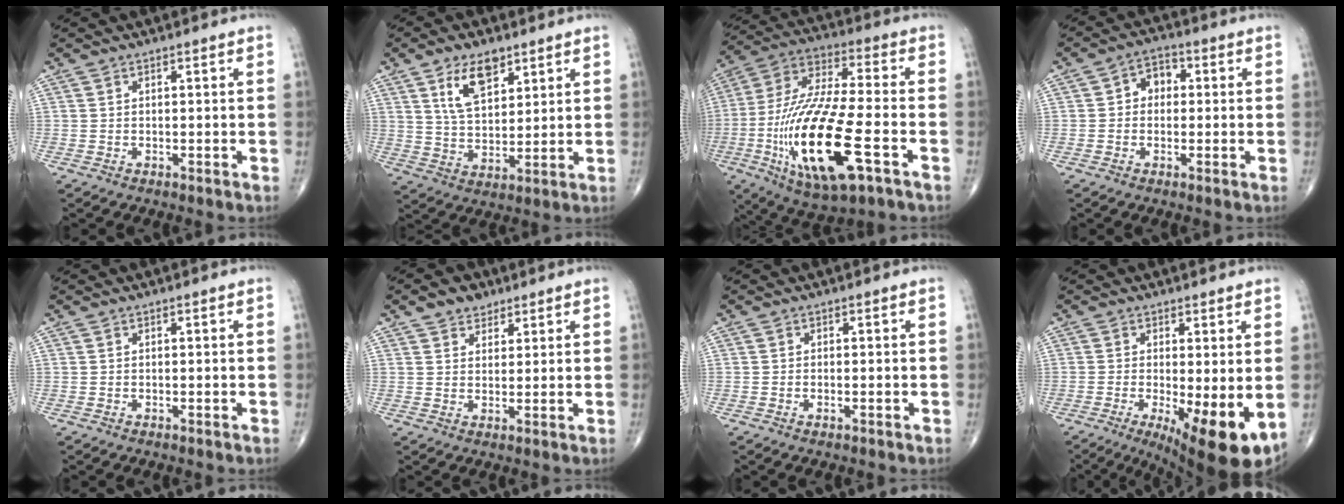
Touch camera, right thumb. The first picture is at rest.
{"total": 10.0, "force": [5.6, 5.0, 6.6], "torque": [-0.099, -0.031, 0.109]}
{"total": 24.6, "force": [-7.3, 7.8, 22.2], "torque": [-0.479, 0.009, -0.117]}
{"total": 4.8, "force": [0.4, 3.8, 3.0], "torque": [-0.022, 0.017, -0.004]}
{"total": 0.0}
{"total": 4.8, "force": [3.2, 3.2, 1.6], "torque": [-0.004, -0.017, 0.052]}
{"total": 0.7, "force": [-0.3, 0.3, 0.6], "torque": [-0.013, 0.002, -0.004]}
{"total": 11.7, "force": [-2.7, 3.3, 10.9], "torque": [-0.162, -0.023, -0.032]}